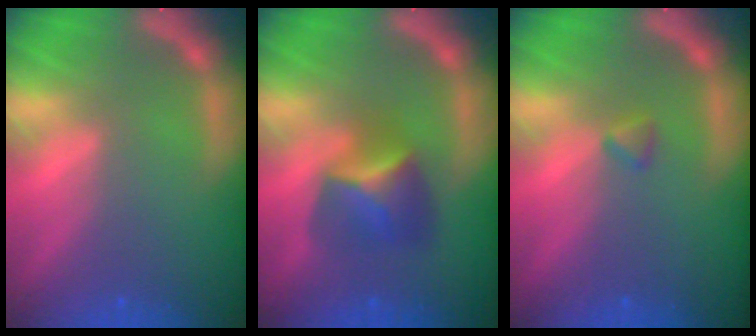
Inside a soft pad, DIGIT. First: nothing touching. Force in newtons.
{"total": 4.4}
{"total": 0.9}